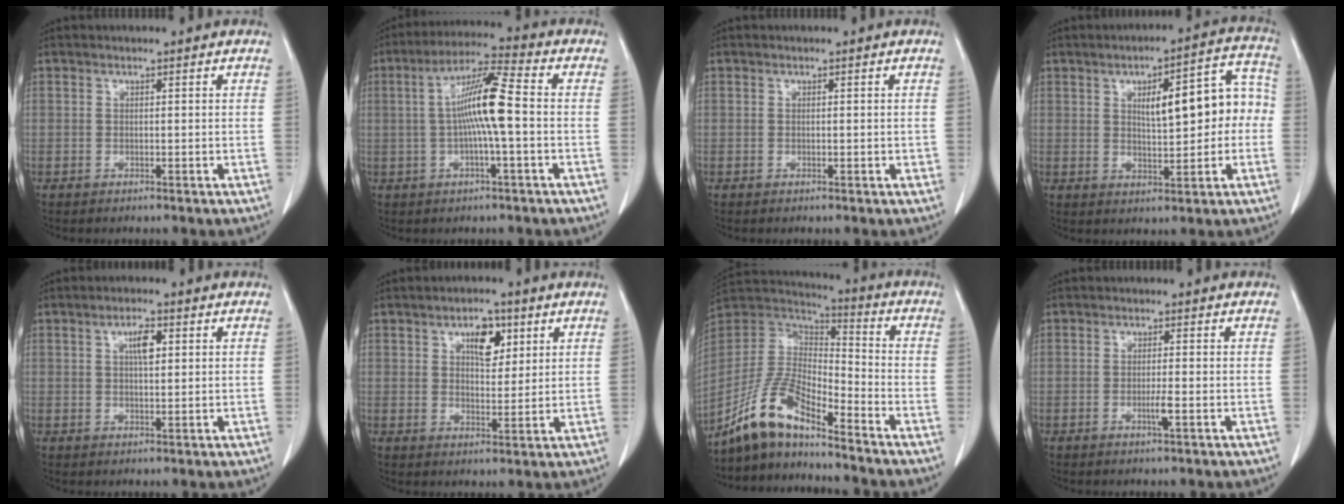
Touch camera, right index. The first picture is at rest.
{"total": 9.7, "force": [-0.2, 0.3, 9.7], "torque": [-0.181, 0.015, -0.011]}
{"total": 0.8, "force": [-0.1, 0.3, 0.7], "torque": [-0.010, 0.000, 0.001]}
{"total": 11.4, "force": [1.0, 3.9, 10.6], "torque": [-0.137, 0.041, 0.020]}
{"total": 3.3, "force": [1.1, 1.0, 3.0], "torque": [-0.052, 0.002, 0.018]}
{"total": 5.4, "force": [2.5, 2.7, 4.0], "torque": [-0.064, 0.005, 0.042]}
{"total": 12.0, "force": [-9.7, 2.5, 6.5], "torque": [-0.143, 0.016, -0.188]}
{"total": 2.0, "force": [-0.7, -0.1, 1.9], "torque": [-0.037, -0.003, -0.012]}